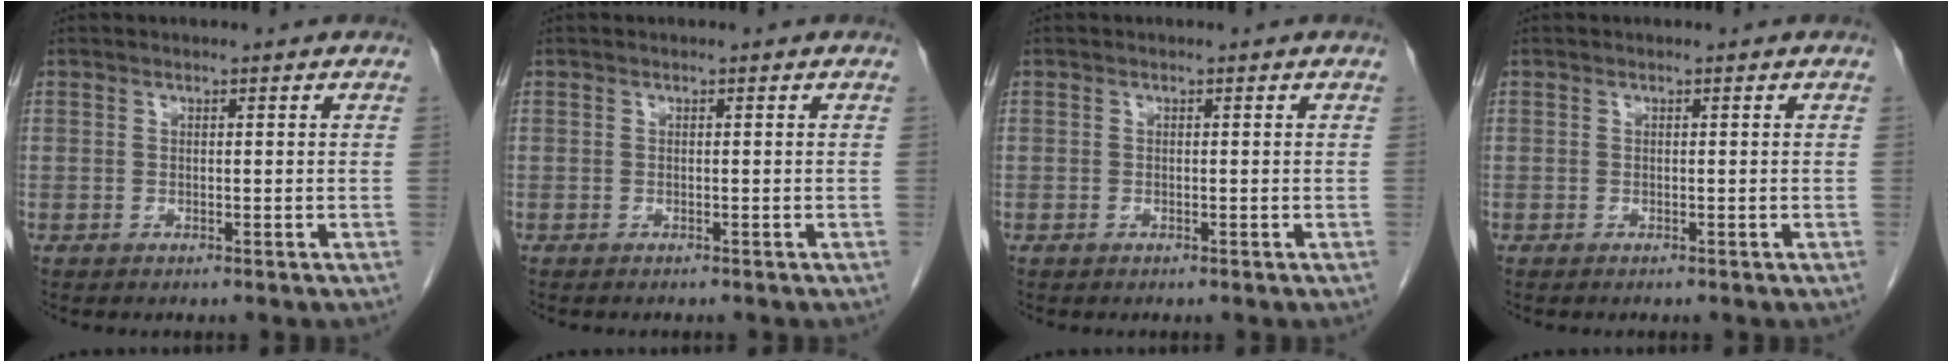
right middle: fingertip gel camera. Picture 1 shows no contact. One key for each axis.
{"total": 1.2, "fx": -1.0, "fy": 0.3, "fz": 0.5, "tx": -0.010, "ty": -0.003, "tz": -0.011}
{"total": 0.0}
{"total": 0.0}